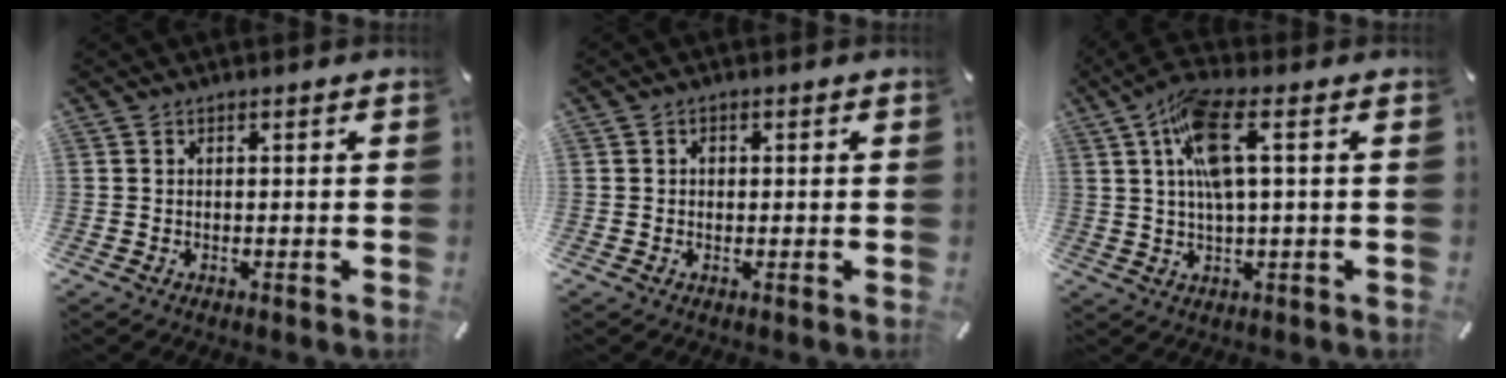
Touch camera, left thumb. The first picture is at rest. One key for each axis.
{"total": 1.0, "fx": 0.1, "fy": 0.9, "fz": 0.4, "tx": 0.000, "ty": 0.002, "tz": -0.002}
{"total": 10.0, "fx": 2.2, "fy": 2.5, "fz": 9.5, "tx": -0.184, "ty": 0.002, "tz": 0.038}